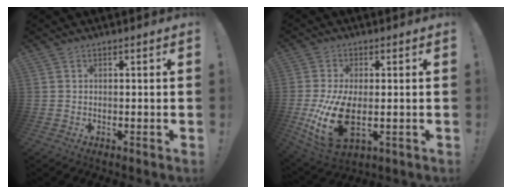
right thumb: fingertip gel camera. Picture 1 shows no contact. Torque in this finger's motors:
{"motor_torque": [2.22, 2.46, 2.10, -0.48, 0.44]}